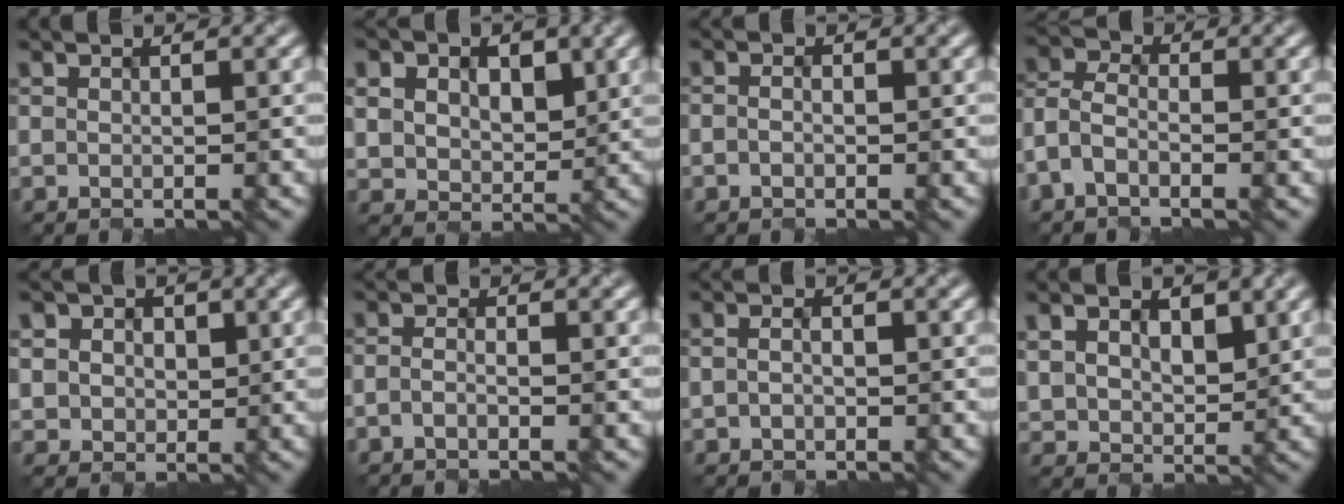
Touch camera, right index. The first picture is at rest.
{"total": 7.2, "force": [2.6, 5.4, 4.0], "torque": [-0.097, 0.014, 0.040]}
{"total": 1.5, "force": [-0.2, 1.1, 0.9], "torque": [-0.007, 0.002, -0.011]}
{"total": 3.1, "force": [-1.9, 1.7, 1.9], "torque": [-0.047, 0.008, -0.050]}
{"total": 4.4, "force": [1.5, 3.8, 1.5], "torque": [-0.054, 0.008, 0.023]}
{"total": 1.2, "force": [-1.1, 0.3, 0.6], "torque": [-0.015, 0.001, -0.027]}
{"total": 2.2, "force": [0.0, 1.6, 1.5], "torque": [-0.020, 0.005, -0.006]}
{"total": 4.4, "force": [1.6, 3.1, 2.6], "torque": [-0.062, -0.004, 0.029]}